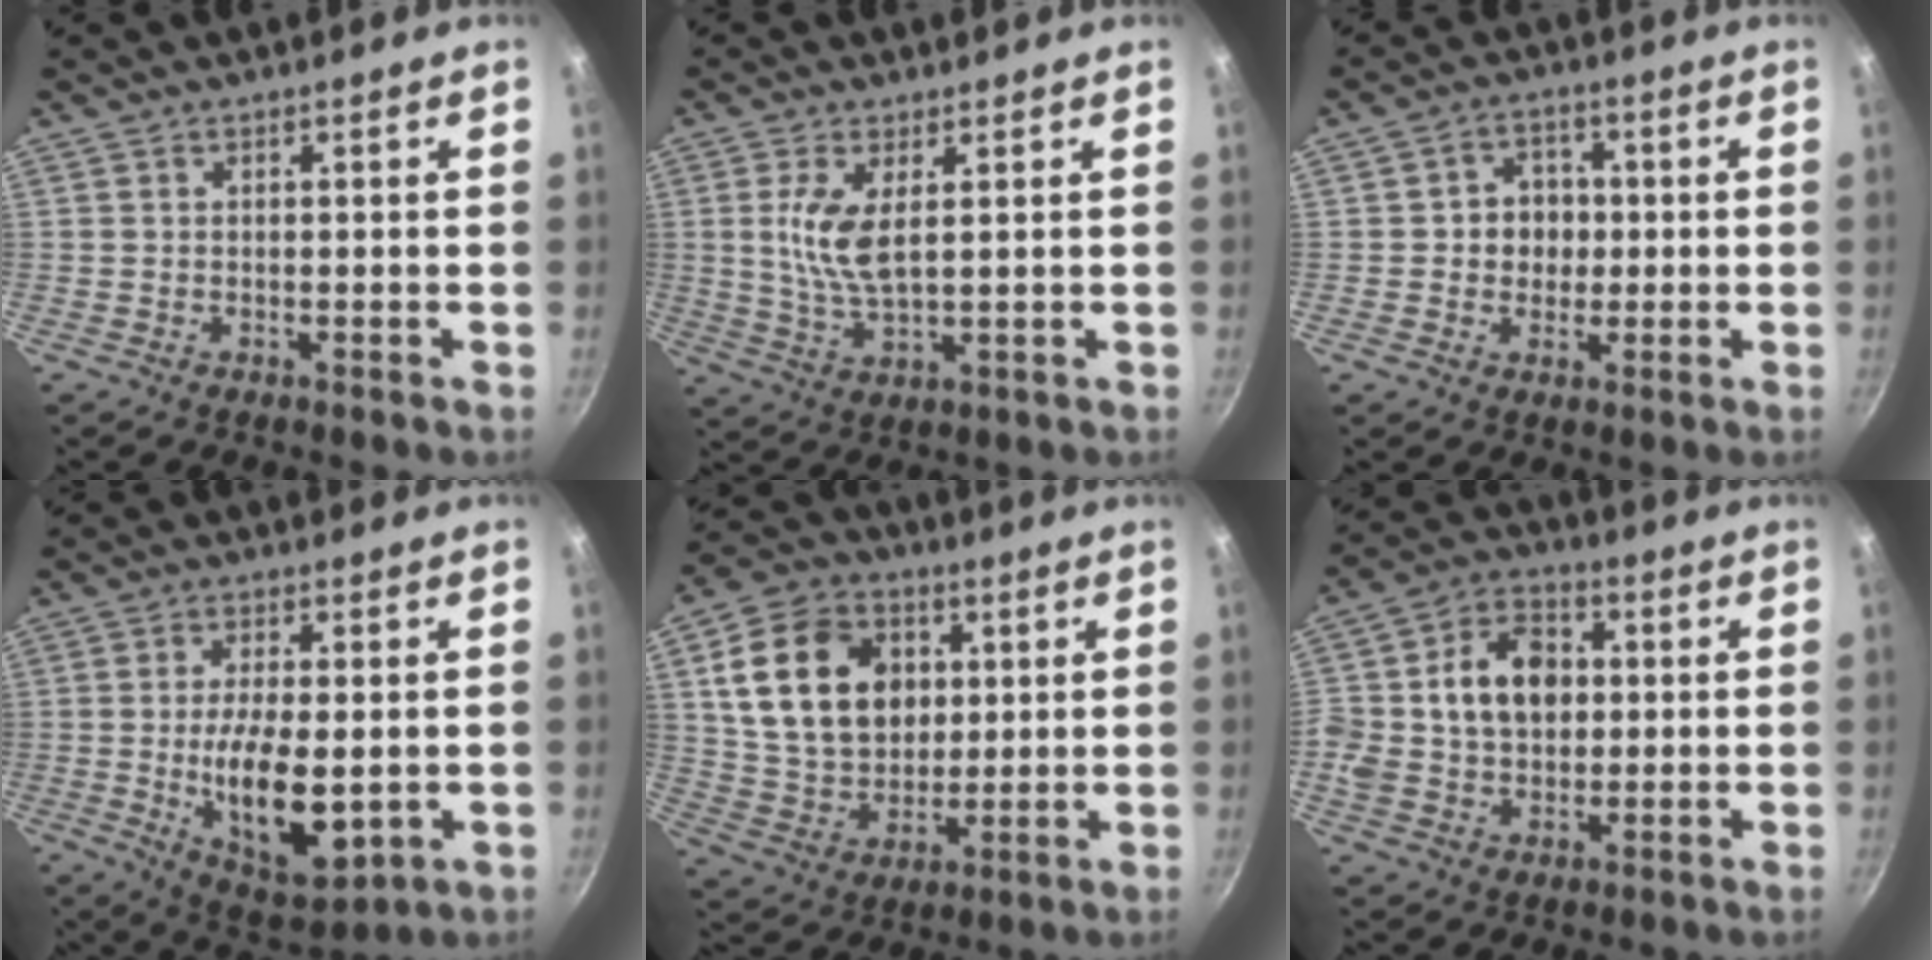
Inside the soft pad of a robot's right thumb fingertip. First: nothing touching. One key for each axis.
{"total": 7.4, "fx": 1.8, "fy": 3.1, "fz": 6.5, "tx": -0.131, "ty": -0.012, "tz": 0.040}
{"total": 6.2, "fx": 0.0, "fy": 5.6, "fz": 2.9, "tx": -0.010, "ty": 0.006, "tz": -0.007}
{"total": 14.1, "fx": -1.7, "fy": 6.2, "fz": 12.6, "tx": -0.205, "ty": -0.007, "tz": -0.015}
{"total": 19.1, "fx": 4.4, "fy": 14.4, "fz": 11.7, "tx": -0.184, "ty": -0.002, "tz": 0.082}
{"total": 15.1, "fx": 1.6, "fy": 11.5, "fz": 9.6, "tx": -0.152, "ty": 0.022, "tz": 0.016}